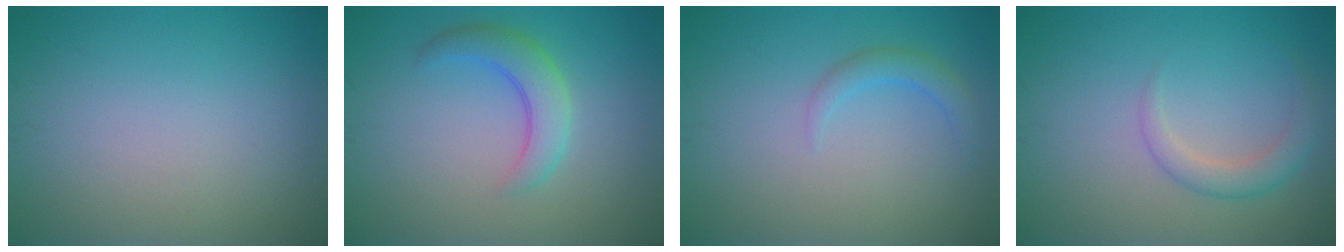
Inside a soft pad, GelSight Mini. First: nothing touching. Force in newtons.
{"total": 3.3, "press": 3.3, "slide": 0.2}
{"total": 1.7, "press": 1.7, "slide": 0.2}
{"total": 2.3, "press": 2.2, "slide": 0.1}